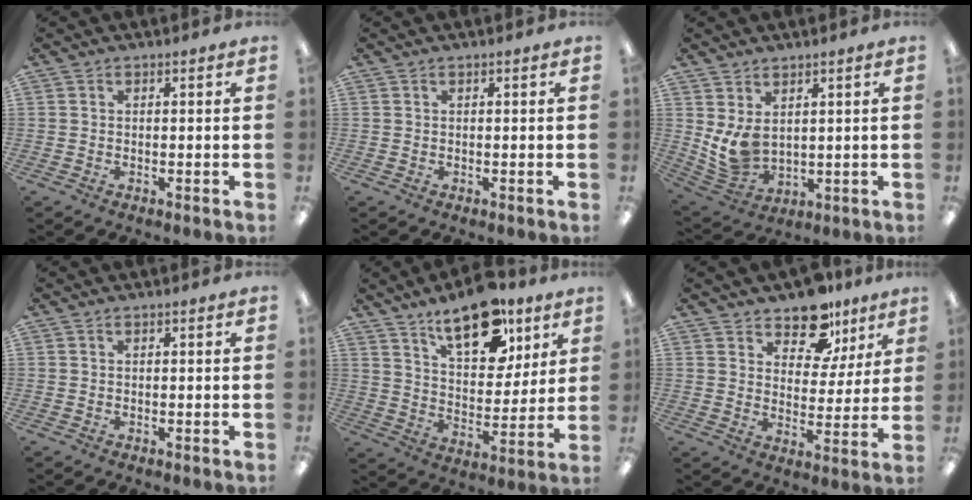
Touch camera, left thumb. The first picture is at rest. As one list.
[{"total": 0.0}, {"total": 7.4, "force": [2.8, 5.0, 4.7], "torque": [-0.104, -0.020, 0.052]}, {"total": 0.0}, {"total": 17.3, "force": [11.6, 8.4, 9.8], "torque": [-0.139, -0.062, 0.198]}, {"total": 12.2, "force": [9.2, 6.6, 4.4], "torque": [-0.063, -0.059, 0.168]}]